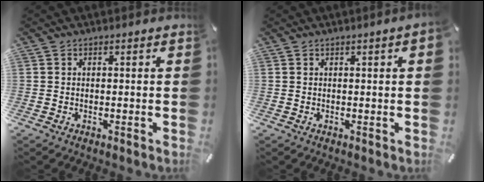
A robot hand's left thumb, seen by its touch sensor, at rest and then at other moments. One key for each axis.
{"total": 1.8, "fx": 0.5, "fy": 0.0, "fz": 1.8, "tx": -0.032, "ty": 0.000, "tz": 0.007}